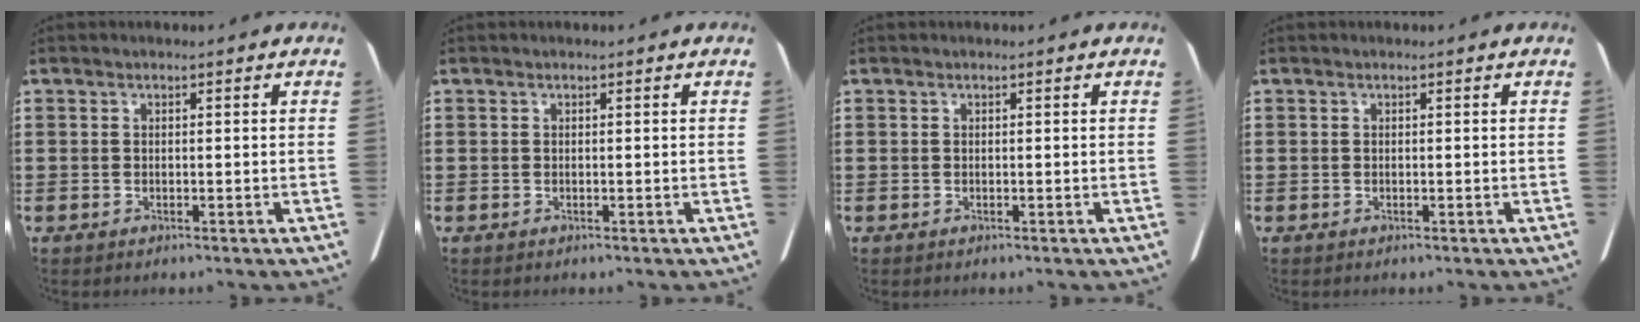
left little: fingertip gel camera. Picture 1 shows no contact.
{"total": 0.0}
{"total": 0.0}
{"total": 0.0}